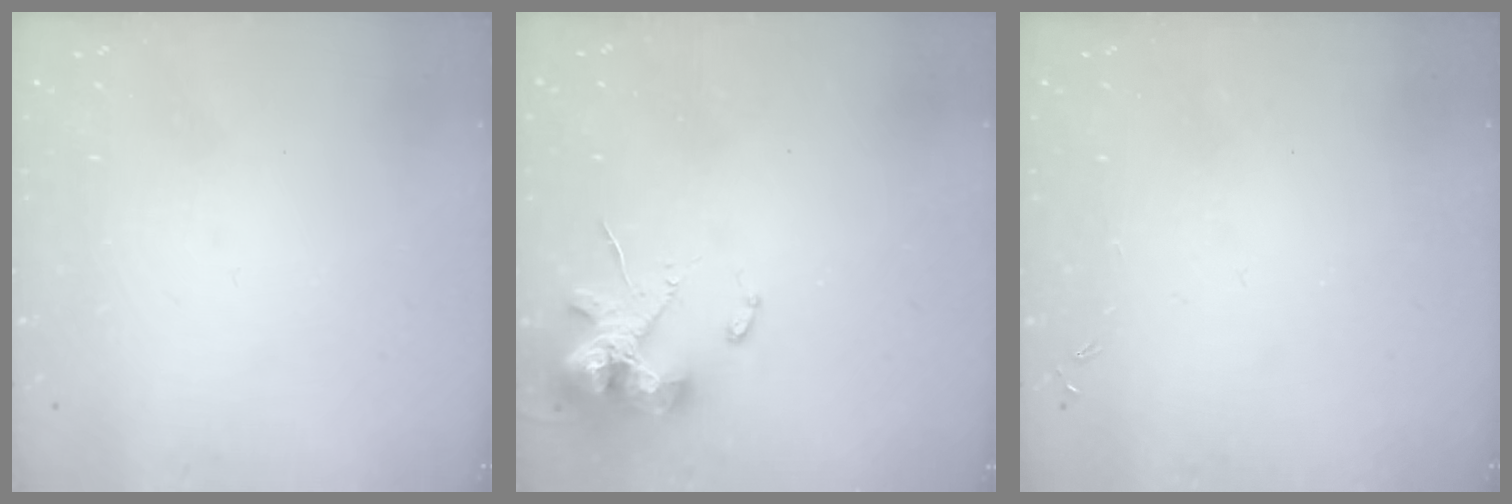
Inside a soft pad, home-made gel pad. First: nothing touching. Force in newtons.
{"total": 13.0, "press": 12.8, "slide": 2.1}
{"total": 0.0}